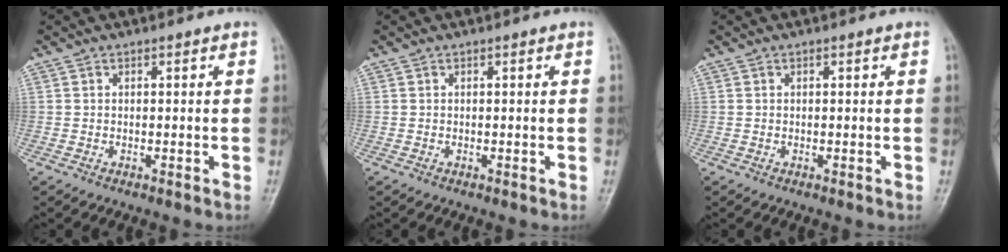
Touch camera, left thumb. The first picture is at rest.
{"total": 0.0}
{"total": 0.0}